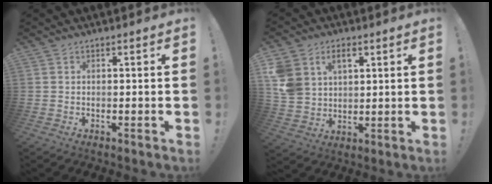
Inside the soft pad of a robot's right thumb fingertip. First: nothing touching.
{"total": 9.9, "force": [4.6, 7.6, 4.5], "torque": [-0.092, -0.022, 0.090]}